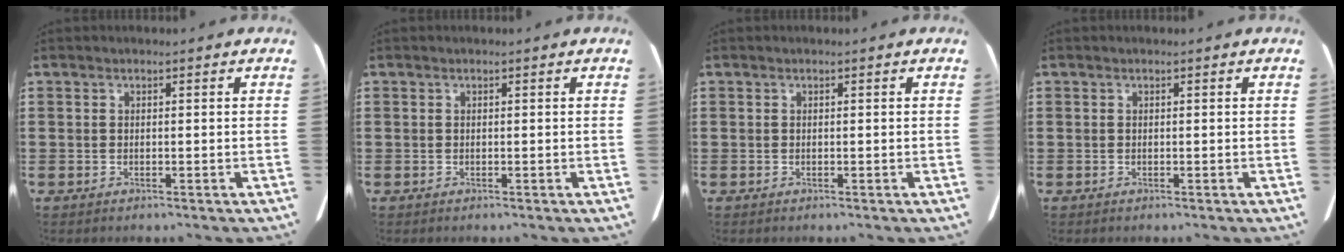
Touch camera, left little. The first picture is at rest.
{"total": 0.0}
{"total": 0.0}
{"total": 0.0}